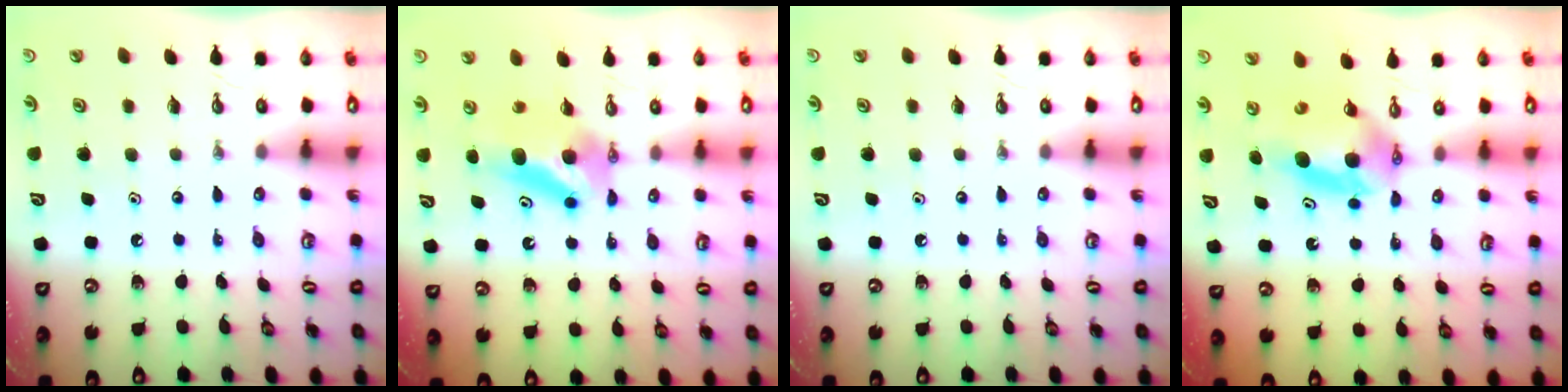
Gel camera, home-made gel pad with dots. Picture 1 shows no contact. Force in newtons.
{"total": 6.3, "press": 6.2, "slide": 0.9}
{"total": 0.0}
{"total": 6.1, "press": 5.9, "slide": 1.6}